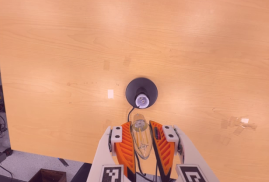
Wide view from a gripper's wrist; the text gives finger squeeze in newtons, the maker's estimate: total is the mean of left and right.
{"total": 20.5, "left": 22.6, "right": 18.3}